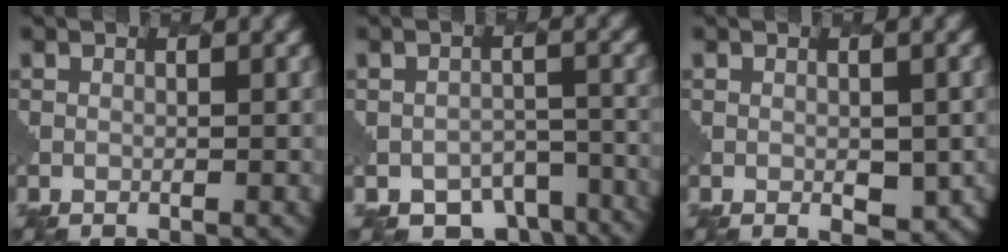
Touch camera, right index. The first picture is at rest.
{"total": 6.5, "force": [-4.9, 3.6, 2.2], "torque": [-0.016, -0.020, -0.057]}
{"total": 3.1, "force": [-0.6, 1.8, 2.5], "torque": [-0.031, -0.009, -0.006]}